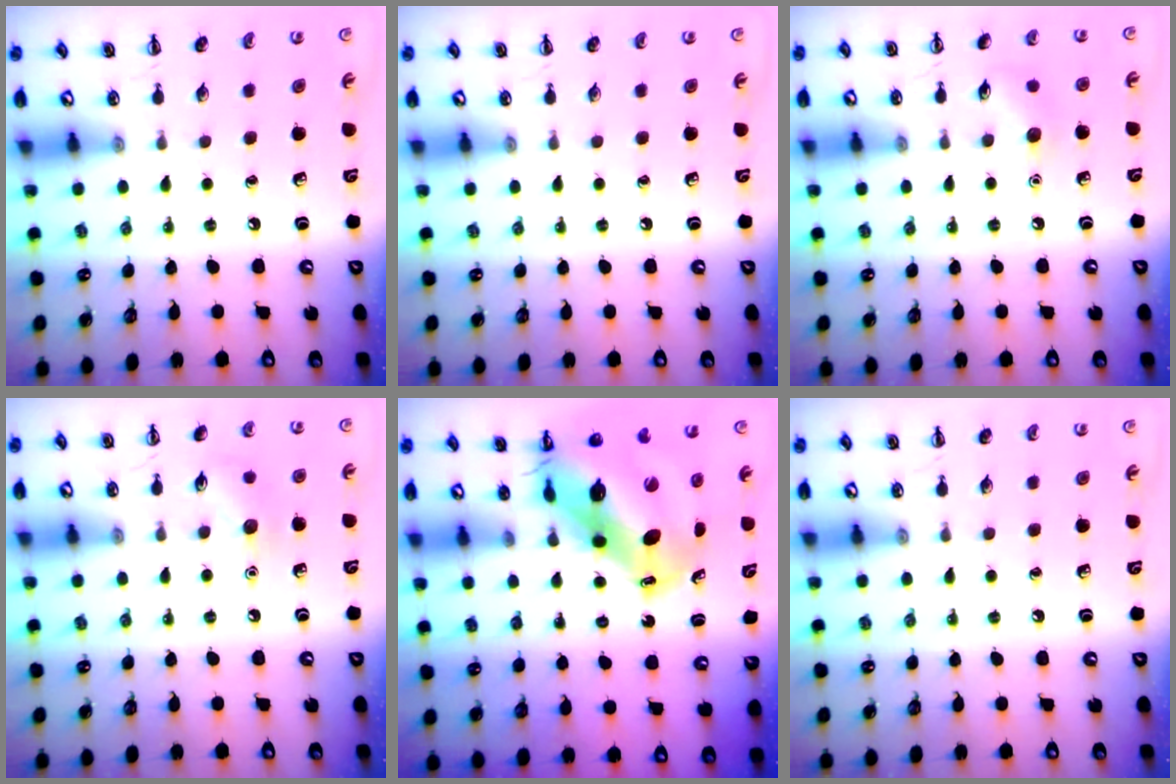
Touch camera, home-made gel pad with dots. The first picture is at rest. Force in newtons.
{"total": 0.0}
{"total": 6.0, "press": 5.8, "slide": 1.5}
{"total": 9.0, "press": 8.8, "slide": 1.8}
{"total": 13.6, "press": 12.9, "slide": 4.1}
{"total": 0.0}